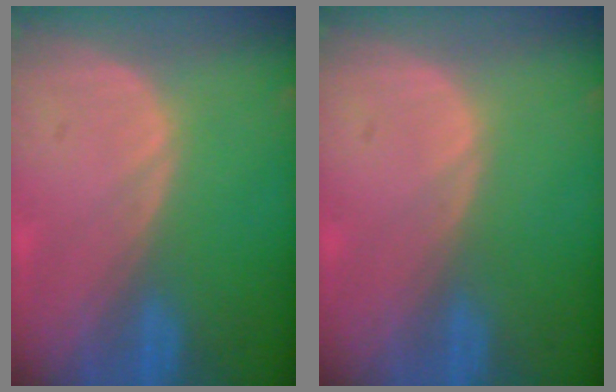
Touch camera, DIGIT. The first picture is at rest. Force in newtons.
{"total": 0.0}